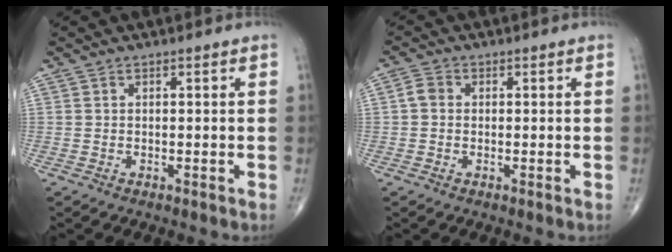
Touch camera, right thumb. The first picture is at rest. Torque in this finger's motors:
{"motor_torque": [-0.32, 0.21, -0.42, -0.03, 0.10]}